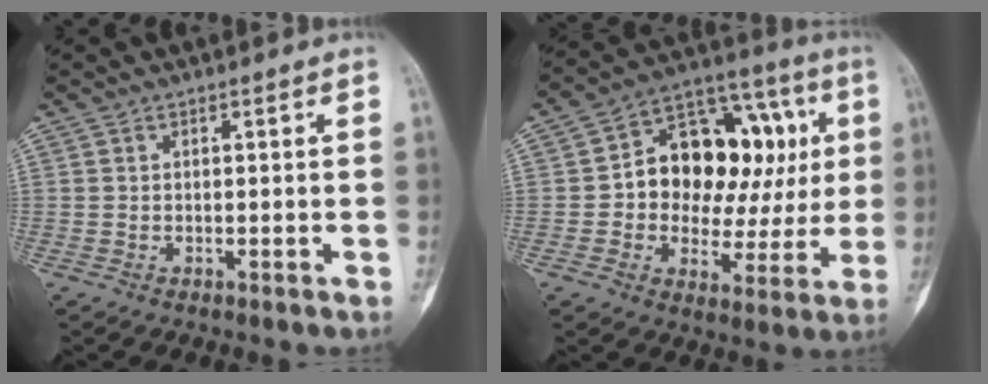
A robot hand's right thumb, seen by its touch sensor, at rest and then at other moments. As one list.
[{"total": 21.7, "force": [3.0, 14.0, 16.3], "torque": [-0.183, 0.035, 0.046]}]